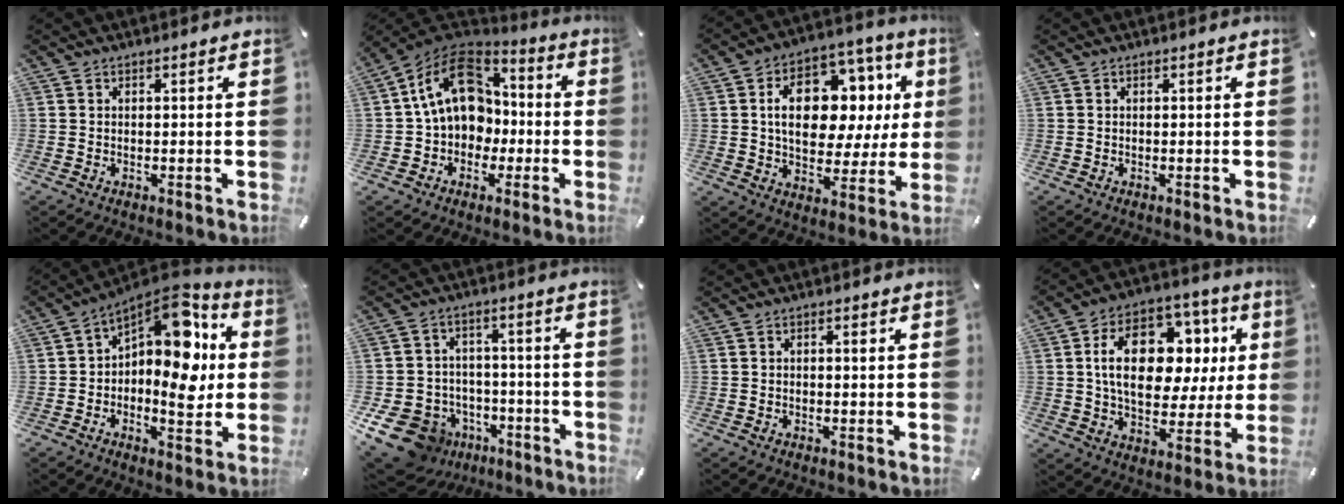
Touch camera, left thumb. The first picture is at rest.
{"total": 17.0, "force": [1.7, 13.4, 10.3], "torque": [-0.179, 0.001, 0.033]}
{"total": 18.0, "force": [4.4, 11.9, 12.8], "torque": [-0.190, -0.007, 0.081]}
{"total": 0.0}
{"total": 14.3, "force": [3.7, 8.6, 10.8], "torque": [-0.148, -0.044, 0.061]}
{"total": 13.9, "force": [-7.2, 10.6, 5.3], "torque": [-0.104, 0.046, -0.120]}
{"total": 1.0, "force": [-0.1, 0.6, 0.9], "torque": [-0.017, 0.003, -0.003]}
{"total": 20.0, "force": [4.5, 13.0, 14.5], "torque": [-0.228, 0.002, 0.080]}